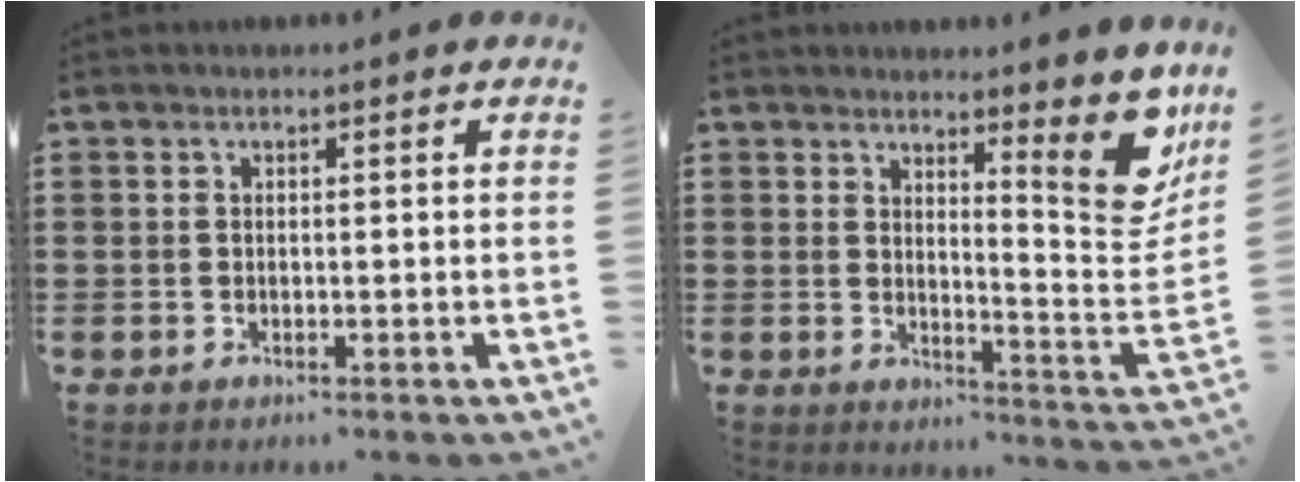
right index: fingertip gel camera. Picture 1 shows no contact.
{"total": 8.0, "force": [5.6, 1.4, 5.6], "torque": [-0.077, -0.059, 0.089]}